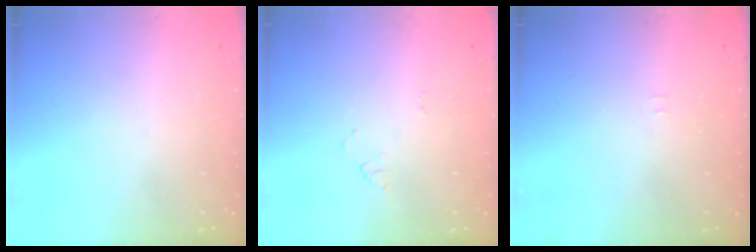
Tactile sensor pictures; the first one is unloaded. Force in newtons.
{"total": 4.7, "press": 4.7, "slide": 0.6}
{"total": 3.4, "press": 3.3, "slide": 0.4}